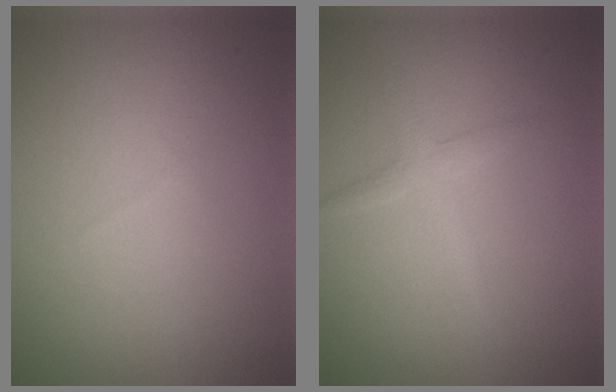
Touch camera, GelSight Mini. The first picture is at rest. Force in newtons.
{"total": 1.6, "press": 1.6, "slide": 0.1}